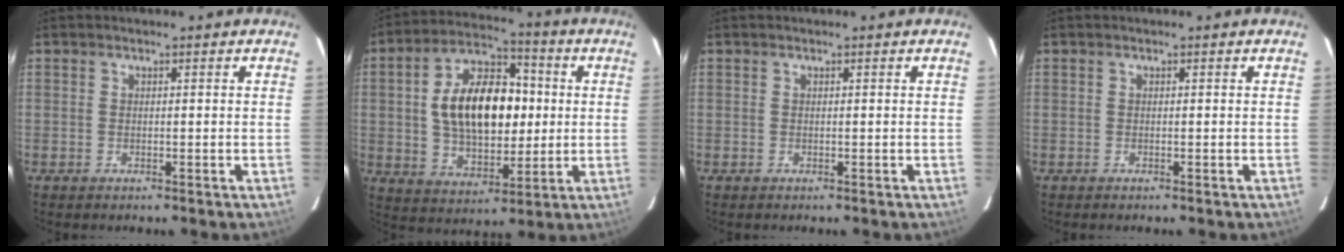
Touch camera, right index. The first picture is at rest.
{"total": 17.2, "force": [1.4, 10.1, 13.9], "torque": [-0.244, 0.028, 0.031]}
{"total": 0.0}
{"total": 0.0}